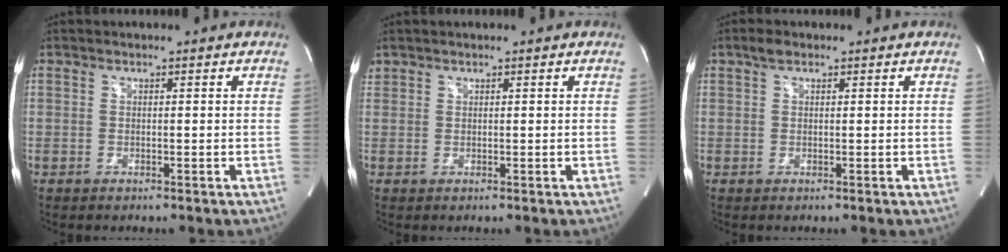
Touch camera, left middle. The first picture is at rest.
{"total": 0.8, "force": [0.7, 0.5, 0.0], "torque": [-0.001, 0.012, 0.015]}
{"total": 1.5, "force": [1.0, 0.7, 0.9], "torque": [-0.022, 0.011, 0.019]}